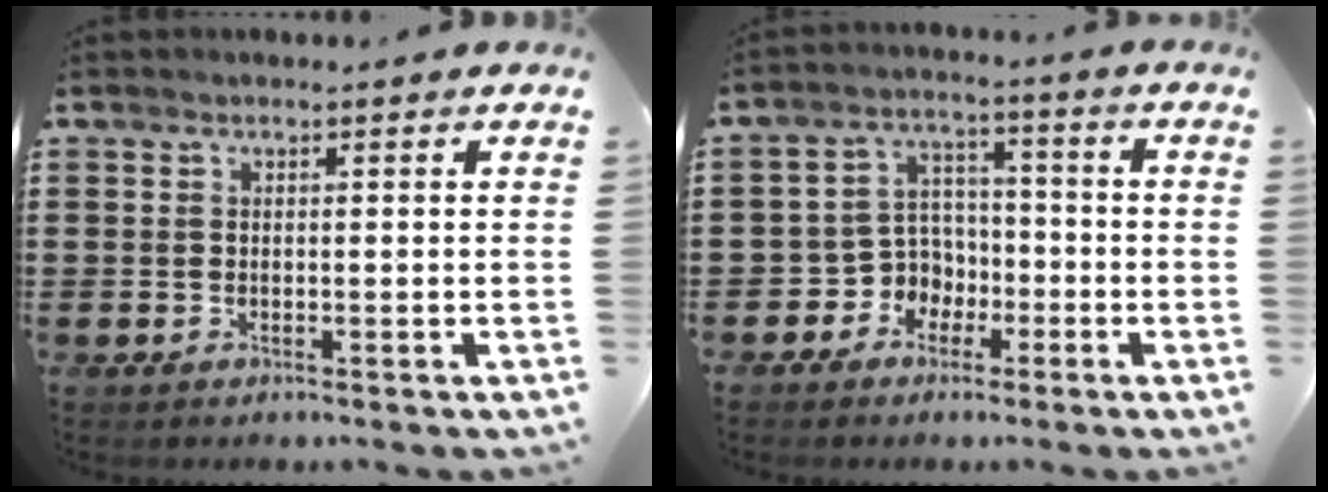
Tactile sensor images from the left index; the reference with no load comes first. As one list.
[{"total": 5.5, "force": [-2.5, 4.8, 1.0], "torque": [-0.040, 0.004, -0.050]}]